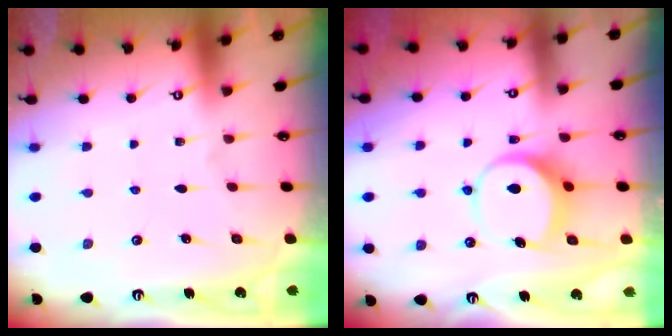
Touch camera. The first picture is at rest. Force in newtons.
{"total": 7.3, "press": 7.3, "slide": 0.7}